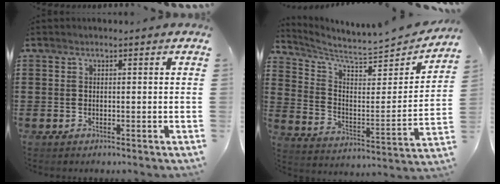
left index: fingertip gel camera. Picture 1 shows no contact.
{"total": 5.5, "force": [4.9, 0.4, 2.5], "torque": [-0.074, -0.049, 0.077]}